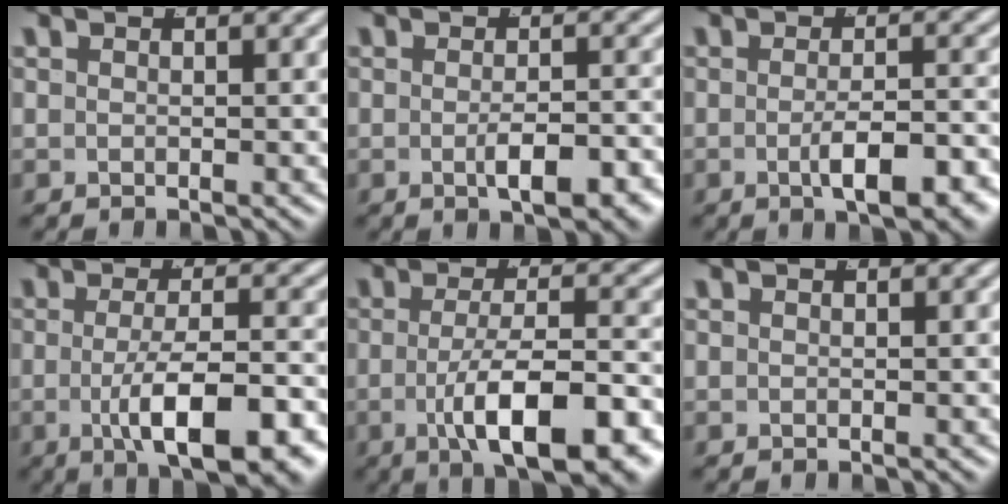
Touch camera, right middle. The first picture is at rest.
{"total": 3.4, "force": [-1.9, 0.7, 2.7], "torque": [-0.034, -0.004, -0.030]}
{"total": 4.3, "force": [-2.5, 0.9, 3.5], "torque": [-0.050, -0.009, -0.035]}
{"total": 7.8, "force": [-2.9, 2.2, 6.9], "torque": [-0.105, -0.021, -0.030]}
{"total": 8.5, "force": [-3.3, 2.7, 7.4], "torque": [-0.110, -0.023, -0.035]}
{"total": 0.0}